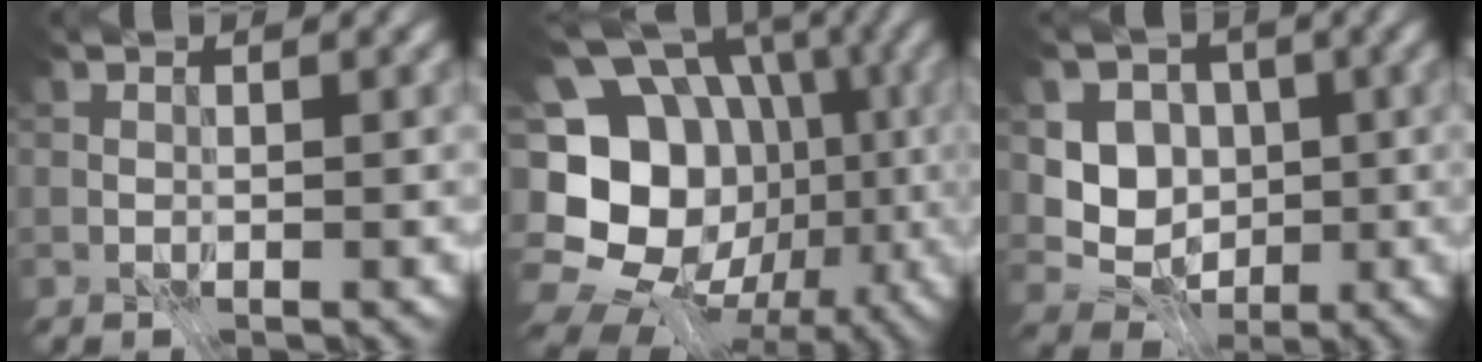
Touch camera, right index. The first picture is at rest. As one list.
[{"total": 18.1, "force": [-2.5, 15.4, 9.2], "torque": [-0.149, 0.014, -0.056]}, {"total": 5.6, "force": [0.1, 4.9, 2.6], "torque": [-0.033, -0.005, -0.016]}]